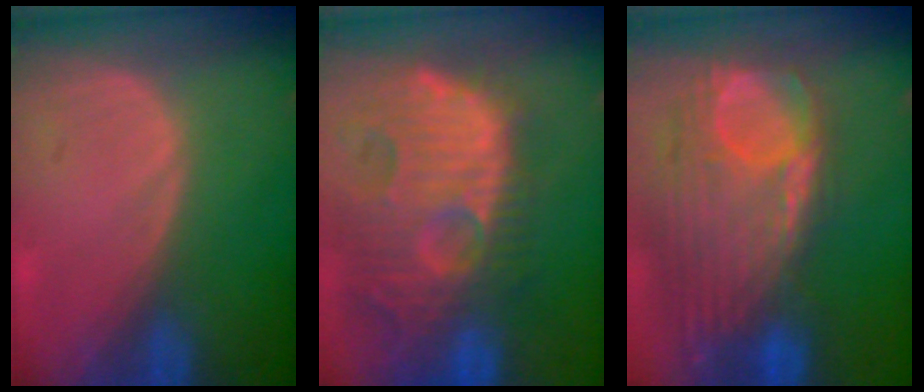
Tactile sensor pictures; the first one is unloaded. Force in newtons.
{"total": 14.4, "press": 12.6, "slide": 7.0}
{"total": 12.7, "press": 10.6, "slide": 6.9}